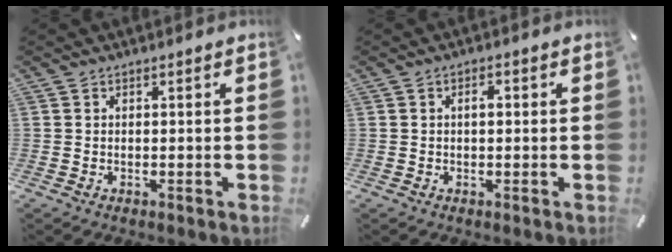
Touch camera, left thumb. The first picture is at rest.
{"total": 1.9, "force": [0.1, 0.9, 1.6], "torque": [-0.023, 0.002, -0.001]}